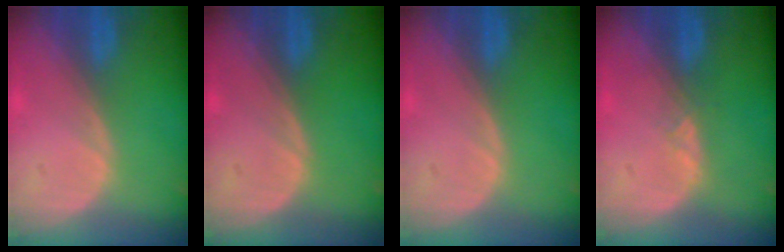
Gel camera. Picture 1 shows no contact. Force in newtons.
{"total": 0.0}
{"total": 0.0}
{"total": 1.4, "press": 1.2, "slide": 0.8}